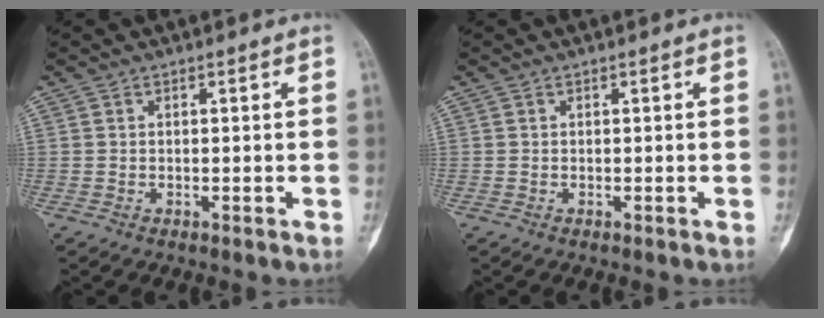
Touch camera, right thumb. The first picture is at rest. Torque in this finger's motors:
{"motor_torque": [-0.01, -0.01, 0.06, 0.08, 0.01]}